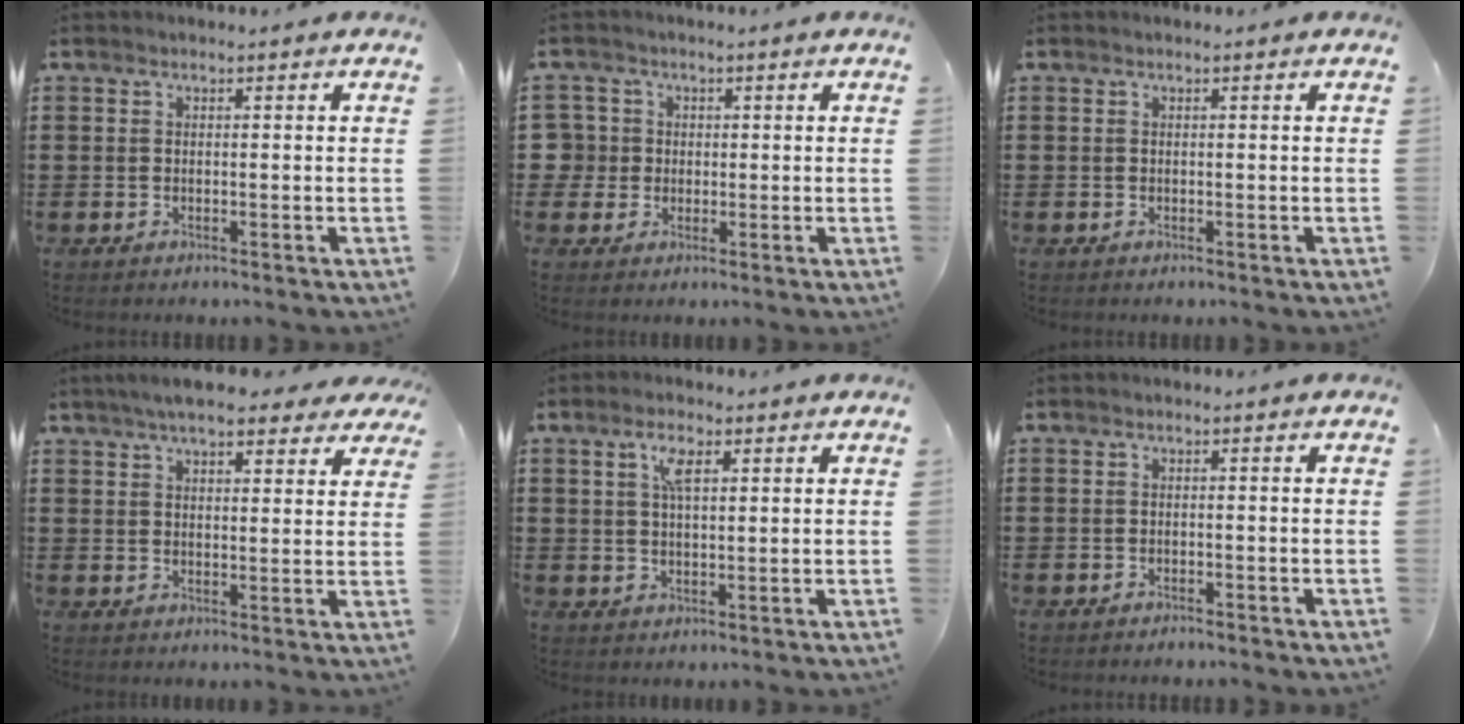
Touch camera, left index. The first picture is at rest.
{"total": 3.5, "force": [0.0, 3.5, 0.2], "torque": [-0.030, 0.007, -0.005]}
{"total": 0.0}
{"total": 6.4, "force": [5.4, 1.4, 3.2], "torque": [-0.069, -0.004, 0.096]}
{"total": 3.6, "force": [1.6, 1.4, 2.9], "torque": [-0.066, 0.008, 0.026]}
{"total": 0.8, "force": [-0.8, 0.0, 0.1], "torque": [-0.006, 0.000, -0.017]}